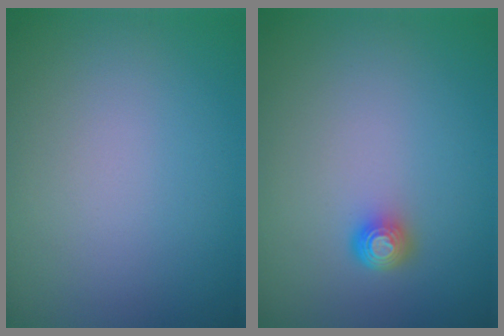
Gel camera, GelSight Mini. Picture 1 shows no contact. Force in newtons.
{"total": 1.7, "press": 1.2, "slide": 1.1}